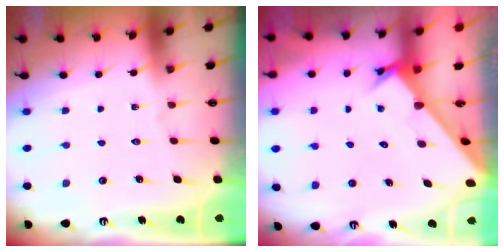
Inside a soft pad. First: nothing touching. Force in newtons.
{"total": 2.7, "press": 2.7, "slide": 0.3}